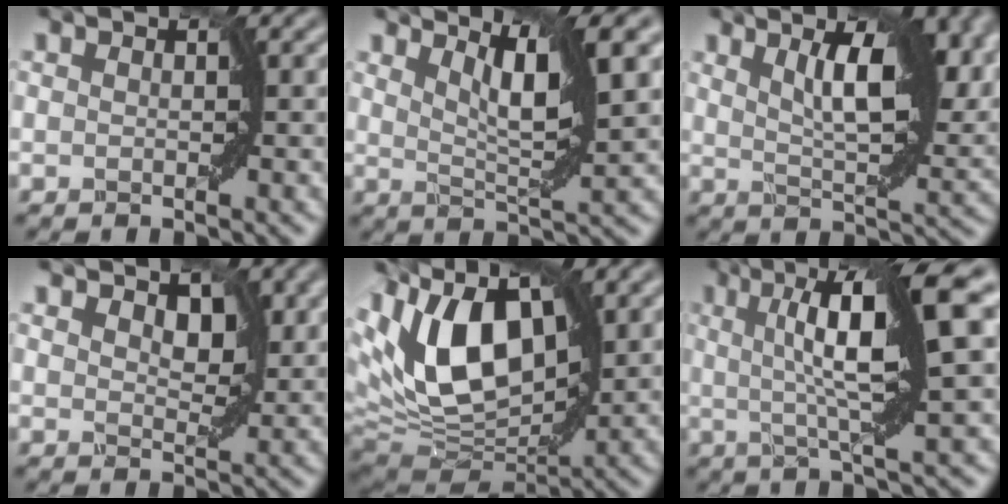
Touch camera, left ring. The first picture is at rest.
{"total": 6.7, "force": [3.7, 1.2, 5.5], "torque": [-0.081, 0.008, 0.069]}
{"total": 10.0, "force": [4.8, 3.2, 8.1], "torque": [-0.113, 0.018, 0.074]}
{"total": 2.8, "force": [1.6, 1.4, 1.9], "torque": [-0.035, -0.004, 0.027]}
{"total": 12.3, "force": [3.6, 6.6, 9.7], "torque": [-0.192, 0.011, 0.056]}
{"total": 11.0, "force": [3.2, 1.8, 10.4], "torque": [-0.142, 0.015, 0.048]}